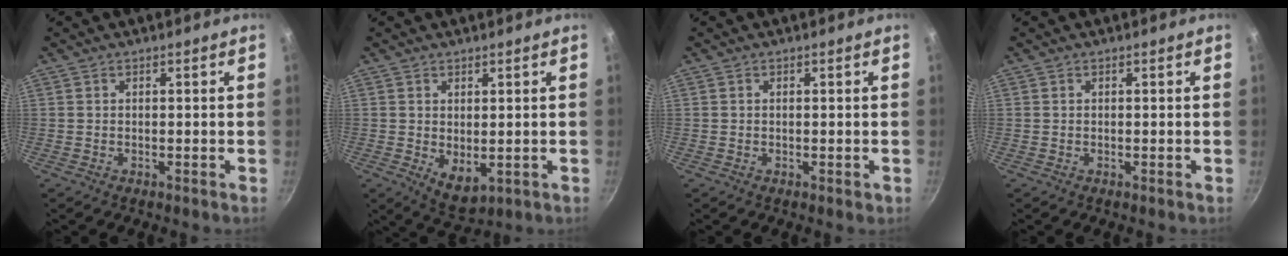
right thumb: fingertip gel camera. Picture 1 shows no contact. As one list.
[{"total": 5.3, "force": [0.4, 3.1, 4.2], "torque": [-0.055, -0.018, 0.018]}, {"total": 0.6, "force": [0.0, 0.4, 0.4], "torque": [-0.003, 0.001, 0.000]}, {"total": 0.0}]